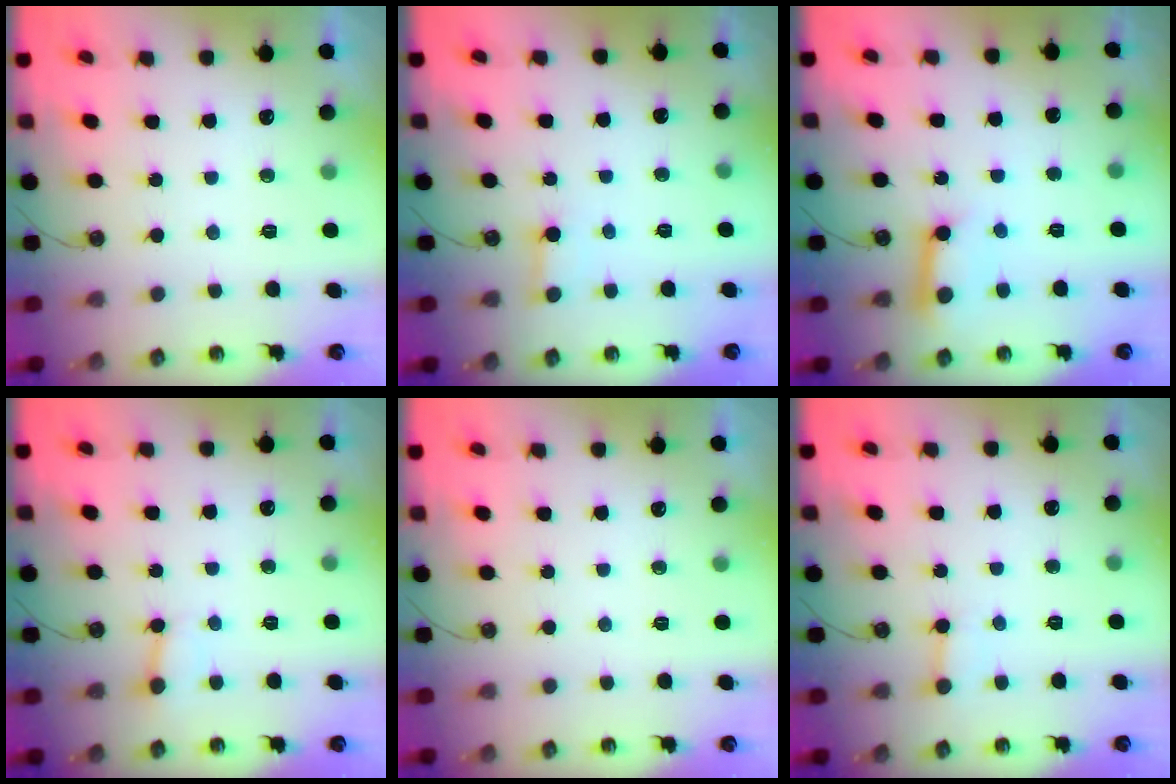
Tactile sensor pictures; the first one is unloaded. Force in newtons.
{"total": 2.2, "press": 2.2, "slide": 0.1}
{"total": 10.4, "press": 10.4, "slide": 0.9}
{"total": 2.5, "press": 2.5, "slide": 0.4}
{"total": 0.0}
{"total": 2.4, "press": 2.4, "slide": 0.2}